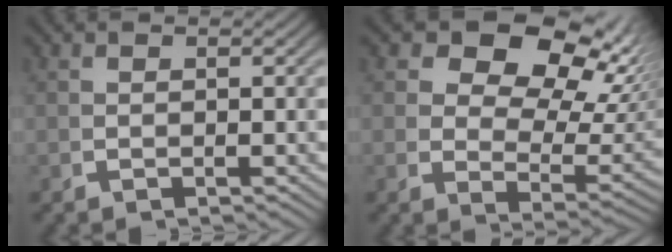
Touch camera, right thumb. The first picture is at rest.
{"total": 13.3, "force": [5.2, 8.0, 9.2], "torque": [-0.141, -0.002, 0.076]}